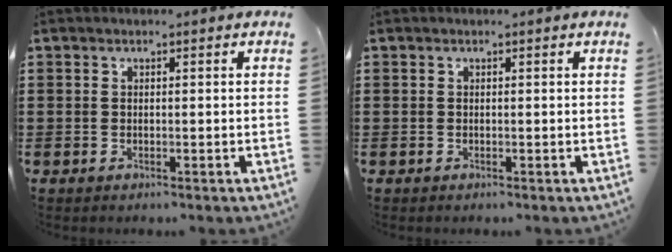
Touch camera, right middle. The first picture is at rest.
{"total": 0.0}